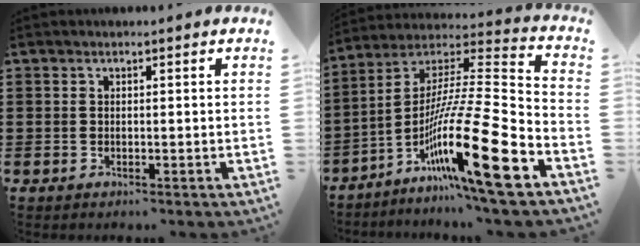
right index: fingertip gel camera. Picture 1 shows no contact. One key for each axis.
{"total": 20.3, "fx": -9.6, "fy": 2.1, "fz": 17.7, "tx": -0.333, "ty": 0.006, "tz": -0.168}